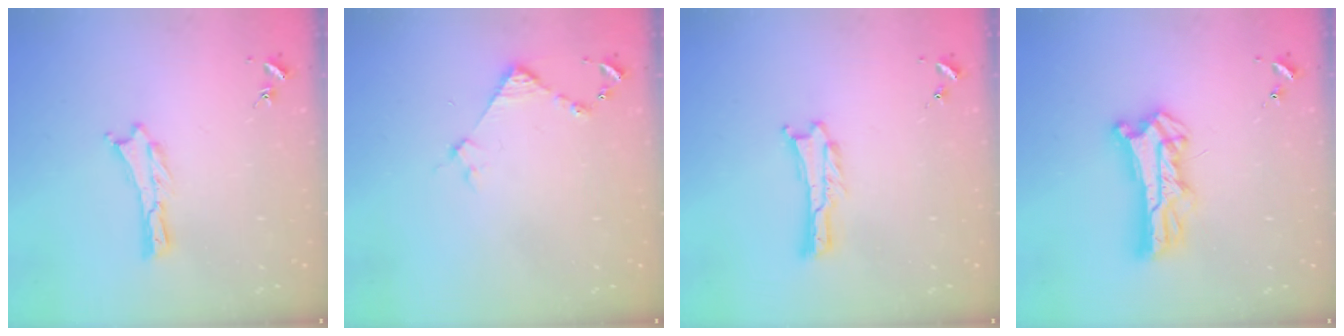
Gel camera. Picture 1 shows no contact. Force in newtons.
{"total": 3.5, "press": 3.5, "slide": 0.3}
{"total": 0.0}
{"total": 9.5, "press": 9.5, "slide": 0.8}